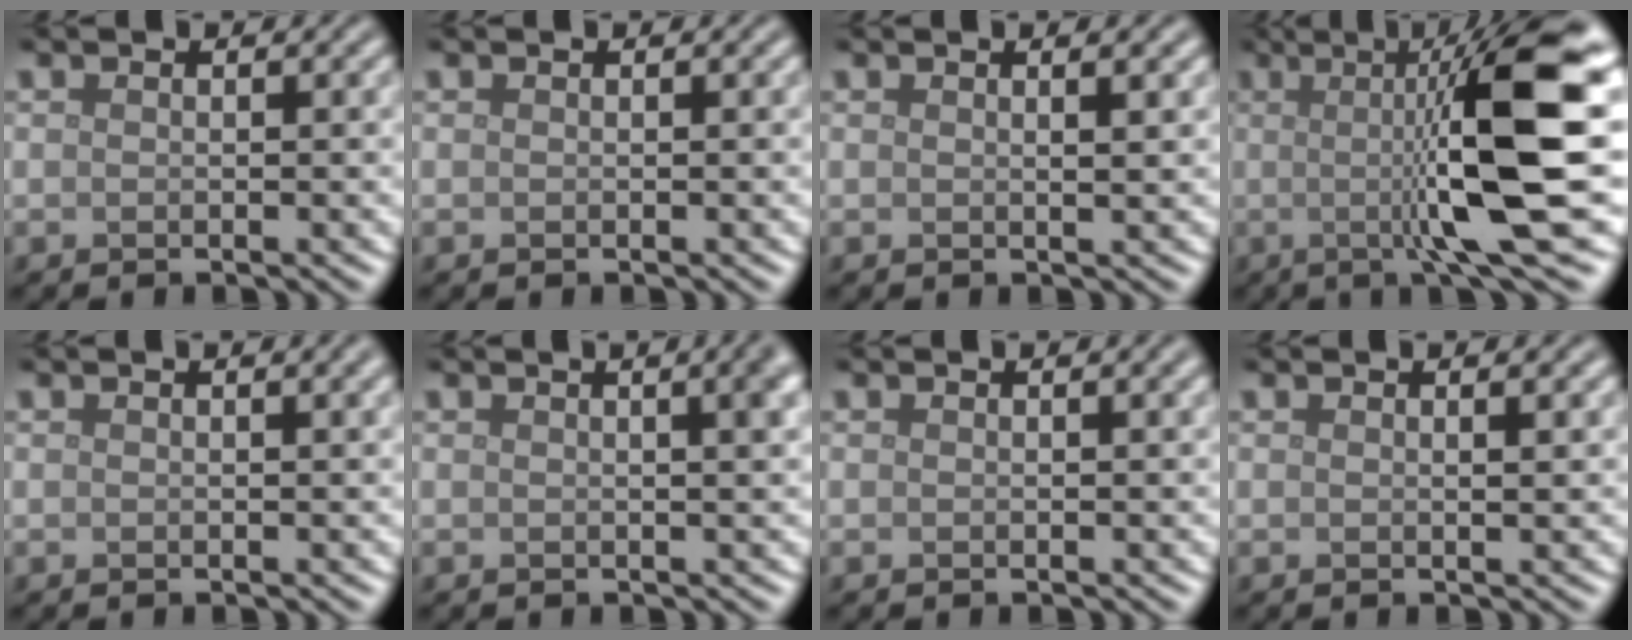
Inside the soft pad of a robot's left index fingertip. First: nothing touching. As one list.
[{"total": 0.0}, {"total": 1.4, "force": [0.5, 0.5, 1.2], "torque": [-0.010, 0.001, 0.002]}, {"total": 12.1, "force": [0.6, 2.2, 11.9], "torque": [-0.156, 0.003, 0.005]}, {"total": 1.3, "force": [0.6, 0.4, 1.1], "torque": [-0.010, 0.004, 0.008]}, {"total": 5.8, "force": [1.8, 2.7, 4.8], "torque": [-0.017, 0.036, -0.009]}, {"total": 0.8, "force": [0.4, 0.2, 0.6], "torque": [-0.007, 0.004, 0.006]}, {"total": 1.0, "force": [0.4, 0.4, 0.9], "torque": [-0.005, 0.002, 0.003]}]